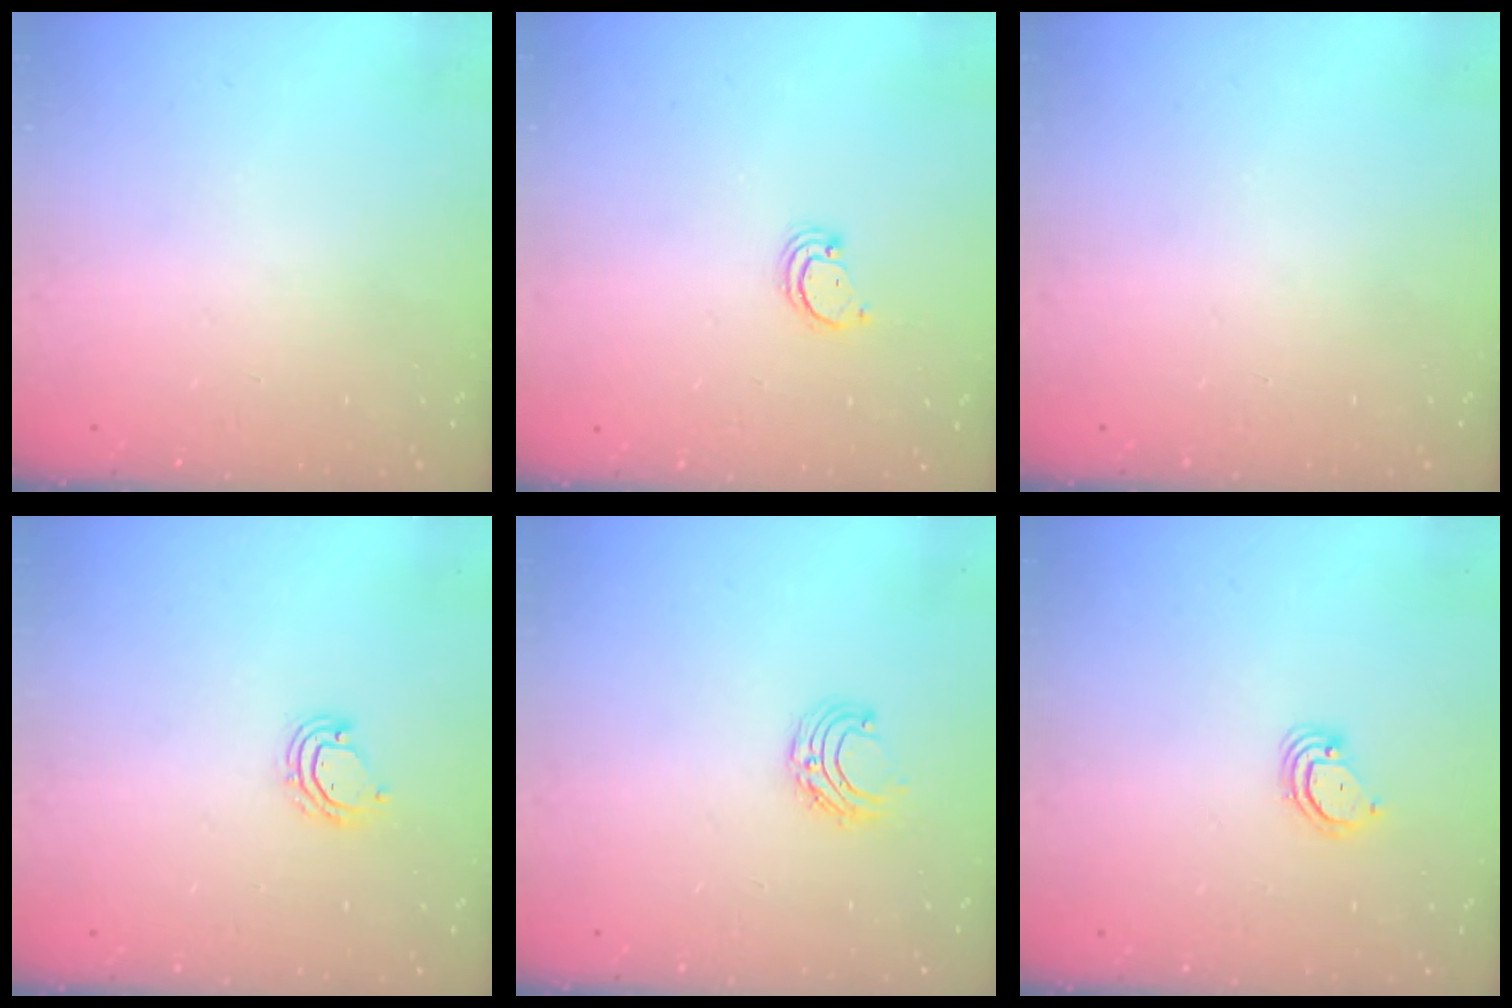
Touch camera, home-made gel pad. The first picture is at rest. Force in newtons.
{"total": 2.1, "press": 2.1, "slide": 0.2}
{"total": 0.0}
{"total": 5.2, "press": 5.2, "slide": 0.4}
{"total": 5.9, "press": 5.8, "slide": 0.7}
{"total": 3.6, "press": 3.6, "slide": 0.3}